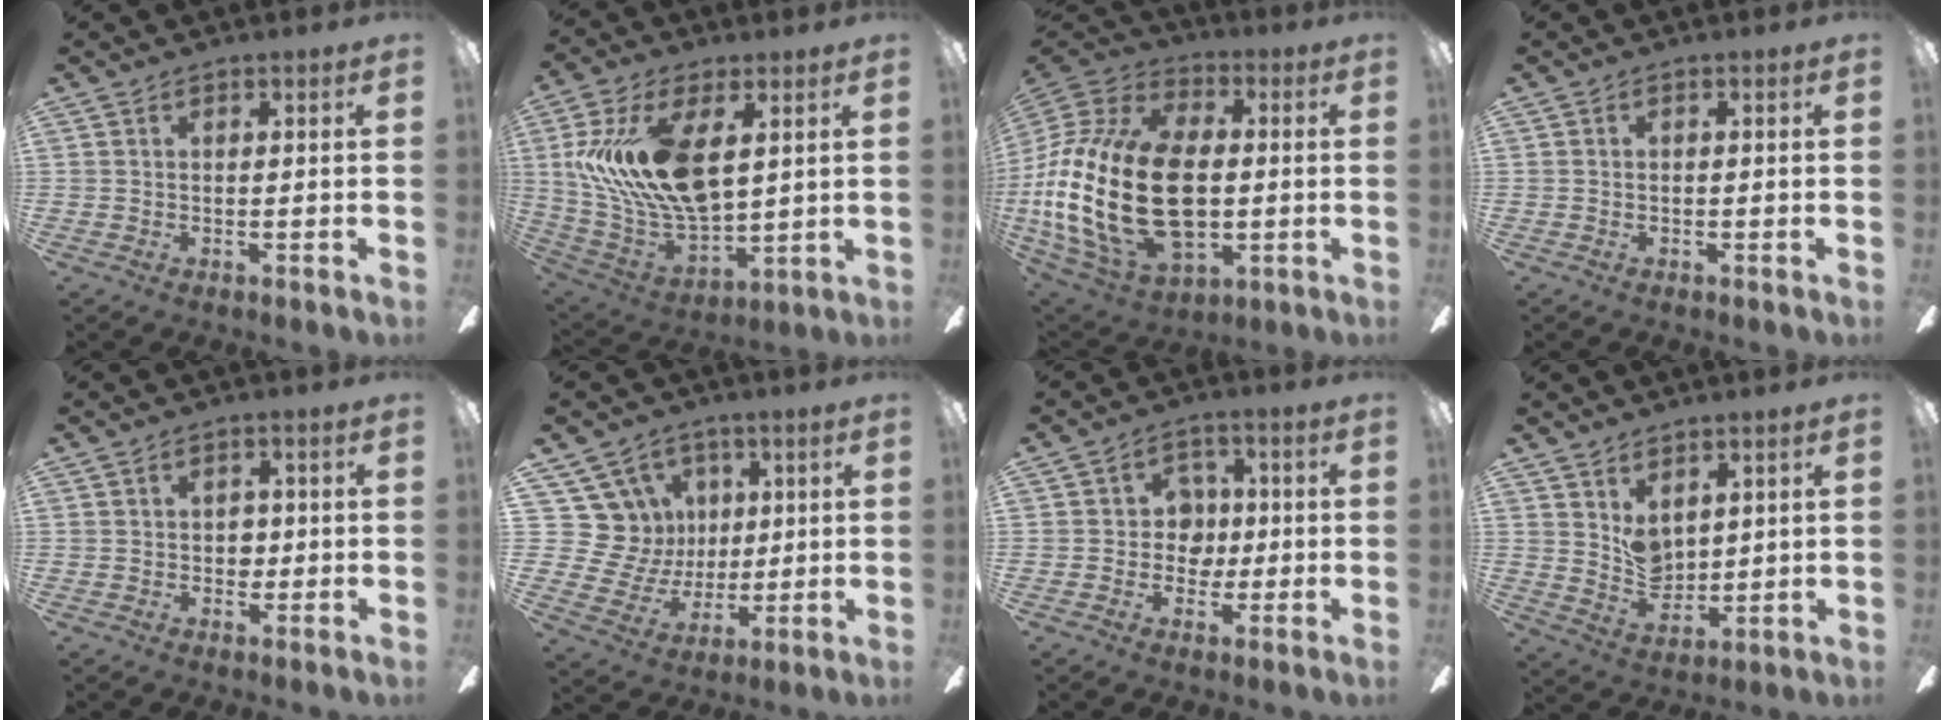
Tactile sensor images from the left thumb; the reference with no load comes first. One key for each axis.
{"total": 19.0, "fx": 5.5, "fy": 10.0, "fz": 15.2, "tx": -0.327, "ty": -0.013, "tz": 0.093}
{"total": 29.4, "fx": -2.0, "fy": 18.5, "fz": 22.8, "tx": -0.488, "ty": 0.013, "tz": -0.026}
{"total": 0.5, "fx": -0.2, "fy": 0.2, "fz": 0.4, "tx": -0.008, "ty": 0.001, "tz": -0.005}
{"total": 2.9, "fx": 0.0, "fy": 2.3, "fz": 1.7, "tx": -0.026, "ty": 0.004, "tz": -0.003}
{"total": 14.2, "fx": 4.5, "fy": 13.1, "fz": 2.7, "tx": -0.080, "ty": -0.028, "tz": 0.104}
{"total": 6.3, "fx": -0.5, "fy": 5.8, "fz": 2.3, "tx": -0.030, "ty": 0.014, "tz": -0.010}
{"total": 6.6, "fx": 4.0, "fy": 4.5, "fz": 2.7, "tx": -0.044, "ty": -0.022, "tz": 0.078}